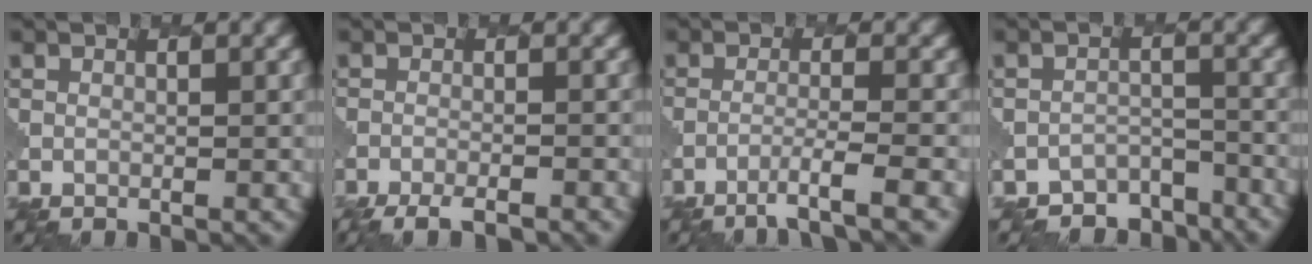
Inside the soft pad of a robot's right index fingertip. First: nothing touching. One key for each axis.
{"total": 5.7, "fx": -4.8, "fy": 1.3, "fz": 2.8, "tx": -0.034, "ty": -0.007, "tz": -0.066}
{"total": 3.5, "fx": -2.3, "fy": 0.1, "fz": 2.6, "tx": -0.037, "ty": 0.007, "tz": -0.053}
{"total": 4.6, "fx": -4.2, "fy": 1.7, "fz": 0.5, "tx": 0.000, "ty": -0.002, "tz": -0.058}